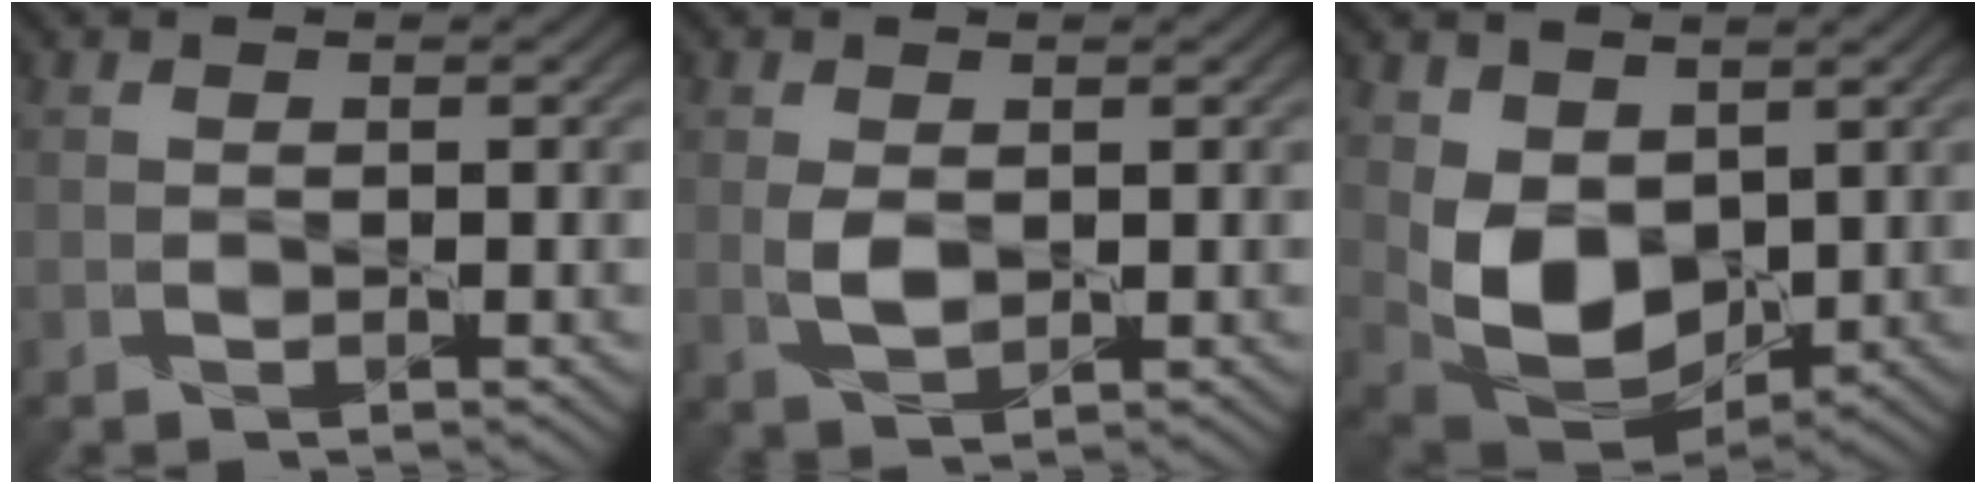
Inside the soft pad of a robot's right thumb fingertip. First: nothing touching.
{"total": 2.5, "force": [0.3, 1.5, 2.0], "torque": [-0.049, -0.003, 0.010]}
{"total": 8.4, "force": [1.7, 5.8, 5.8], "torque": [-0.135, -0.016, 0.033]}